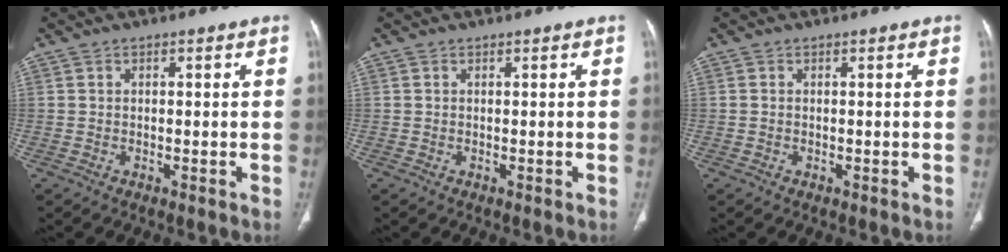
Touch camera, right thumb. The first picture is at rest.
{"total": 0.0}
{"total": 0.0}